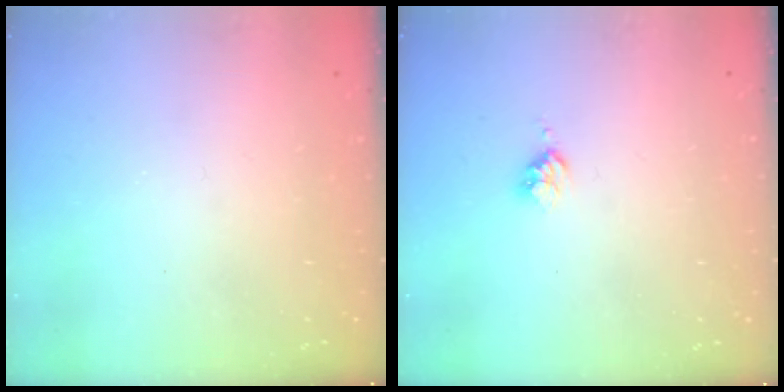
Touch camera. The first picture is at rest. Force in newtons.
{"total": 2.5, "press": 2.5, "slide": 0.3}